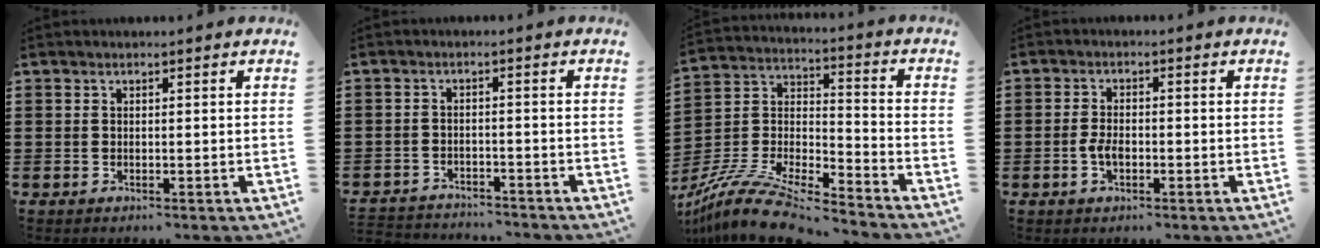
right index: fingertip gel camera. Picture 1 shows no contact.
{"total": 2.8, "force": [-2.8, 0.3, -0.2], "torque": [-0.005, -0.001, -0.061]}
{"total": 11.1, "force": [-9.8, 2.3, 4.7], "torque": [-0.095, 0.020, -0.195]}
{"total": 2.6, "force": [-0.9, 1.2, 2.2], "torque": [-0.058, -0.007, -0.019]}